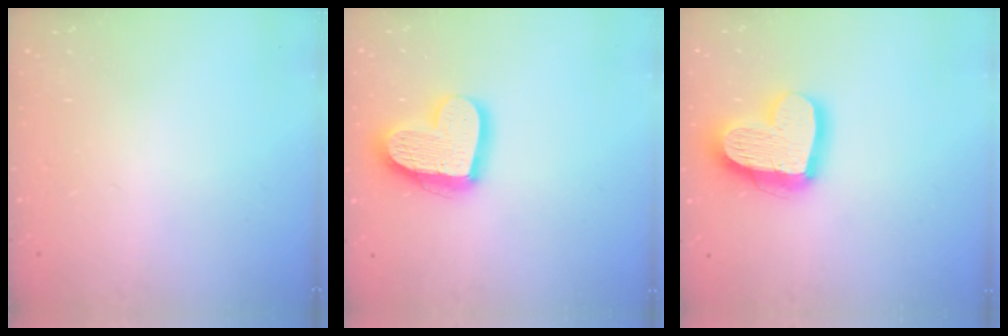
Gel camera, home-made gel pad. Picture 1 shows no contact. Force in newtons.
{"total": 17.8, "press": 17.7, "slide": 1.9}
{"total": 19.3, "press": 19.3, "slide": 1.6}